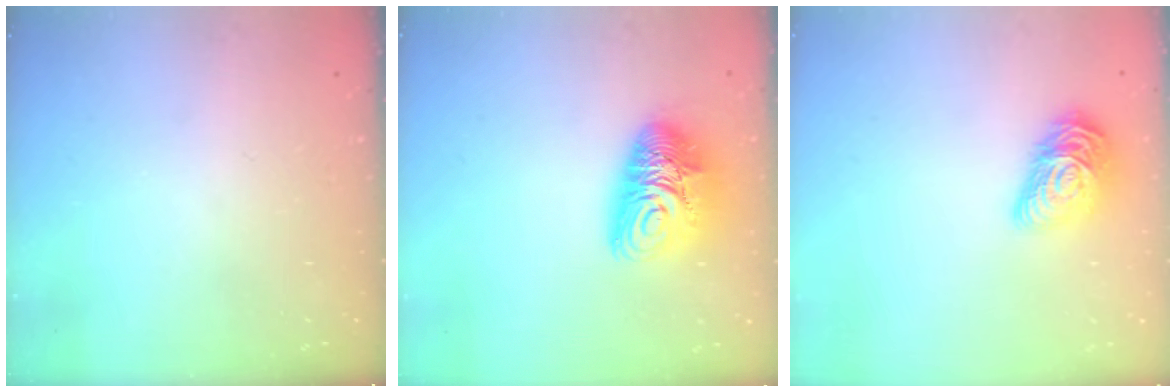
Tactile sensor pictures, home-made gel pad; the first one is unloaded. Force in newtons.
{"total": 11.8, "press": 11.8, "slide": 1.3}
{"total": 14.0, "press": 14.0, "slide": 0.4}